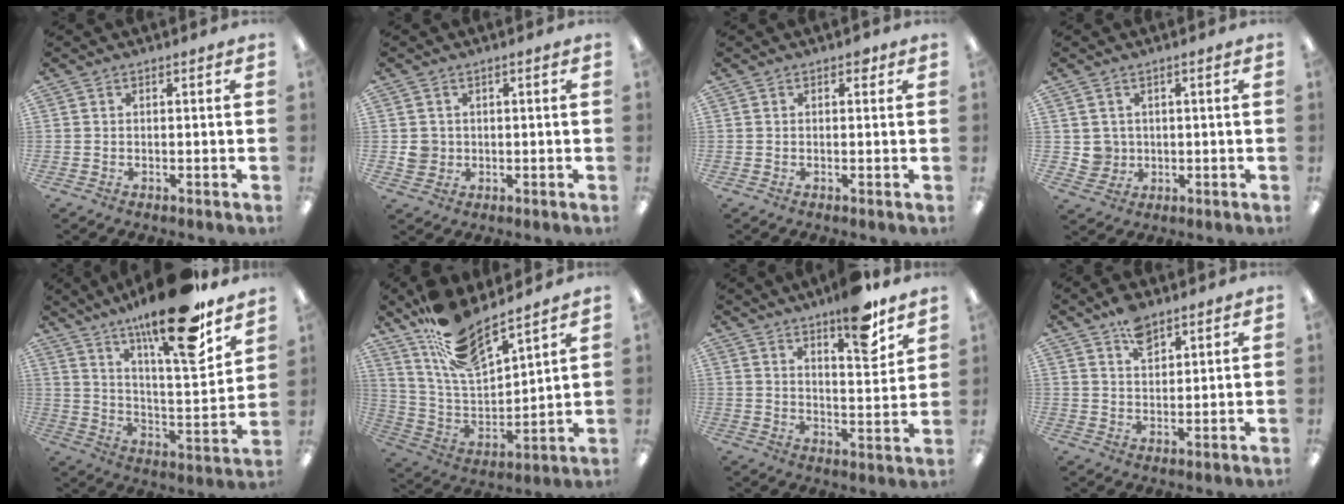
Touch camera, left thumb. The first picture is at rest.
{"total": 3.5, "force": [0.3, 3.4, 0.9], "torque": [-0.012, 0.004, 0.005]}
{"total": 1.5, "force": [0.7, 0.9, 0.9], "torque": [-0.003, -0.003, 0.009]}
{"total": 3.7, "force": [1.3, 3.4, 0.1], "torque": [-0.006, 0.001, 0.024]}
{"total": 21.2, "force": [15.6, 4.5, 13.6], "torque": [-0.214, -0.104, 0.249]}
{"total": 15.6, "force": [13.1, 3.9, 7.6], "torque": [-0.167, -0.080, 0.232]}
{"total": 11.6, "force": [8.6, 3.0, 7.2], "torque": [-0.089, -0.056, 0.140]}
{"total": 6.4, "force": [4.6, 3.2, 3.2], "torque": [-0.042, -0.022, 0.080]}